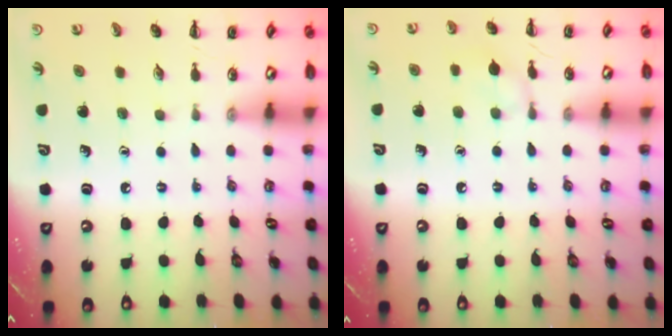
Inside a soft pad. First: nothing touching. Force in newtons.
{"total": 6.1, "press": 5.8, "slide": 2.0}